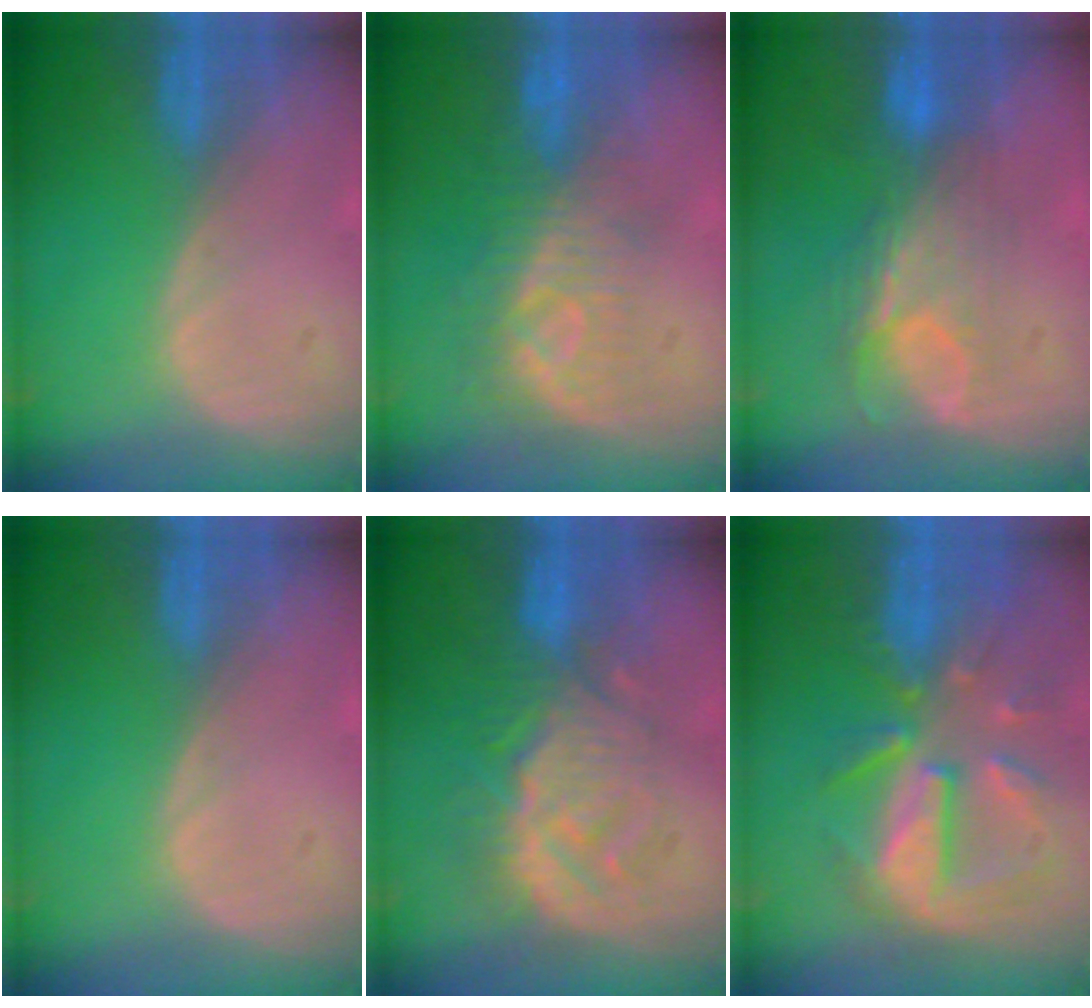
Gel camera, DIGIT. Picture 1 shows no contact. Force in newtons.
{"total": 8.2, "press": 7.5, "slide": 3.4}
{"total": 7.3, "press": 6.6, "slide": 3.1}
{"total": 0.0}
{"total": 9.3, "press": 9.1, "slide": 1.9}
{"total": 10.1, "press": 9.2, "slide": 4.3}